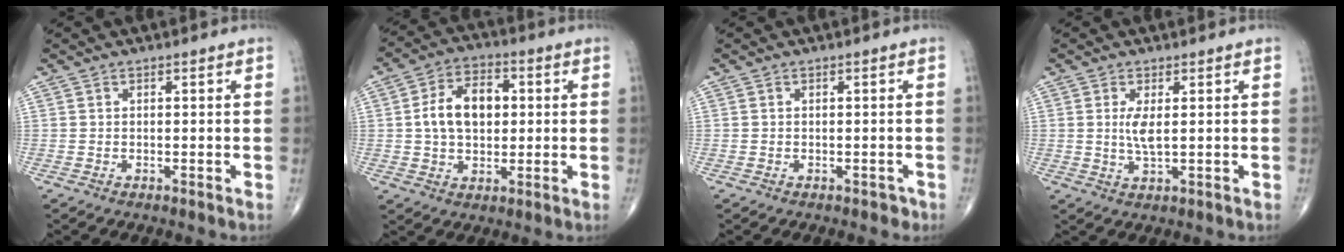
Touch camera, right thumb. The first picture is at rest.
{"total": 11.1, "force": [1.1, 7.2, 8.4], "torque": [-0.128, 0.014, 0.016]}
{"total": 0.9, "force": [-0.5, 0.7, 0.3], "torque": [0.003, 0.008, -0.005]}
{"total": 3.6, "force": [0.6, 1.0, 3.4], "torque": [-0.076, -0.012, 0.016]}